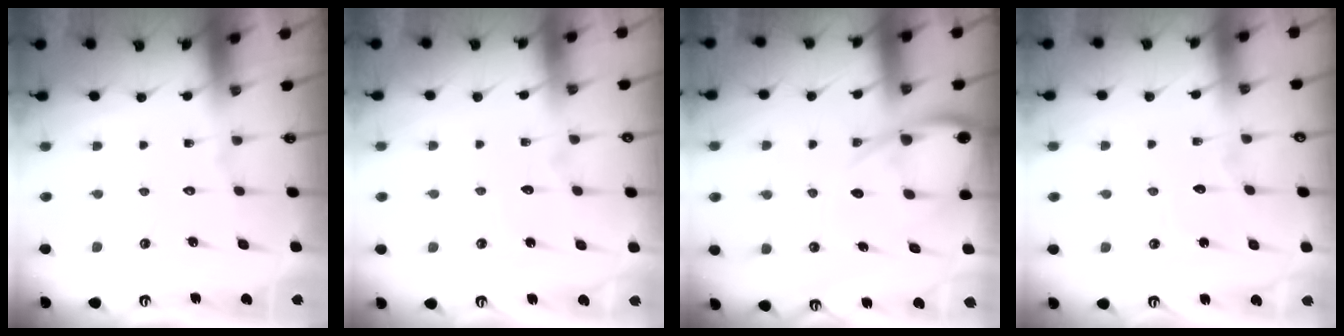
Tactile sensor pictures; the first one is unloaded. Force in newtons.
{"total": 2.9, "press": 2.9, "slide": 0.3}
{"total": 10.5, "press": 10.4, "slide": 1.1}
{"total": 4.1, "press": 4.0, "slide": 0.6}